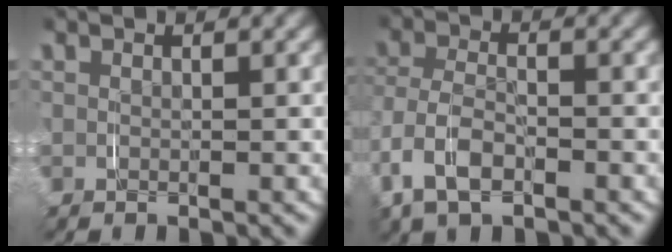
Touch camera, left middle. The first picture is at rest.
{"total": 4.6, "force": [-1.7, 3.0, 3.0], "torque": [-0.084, -0.011, -0.026]}